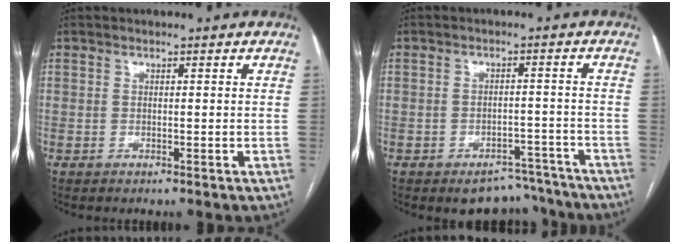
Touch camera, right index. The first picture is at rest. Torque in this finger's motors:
{"motor_torque": [0.54, -0.50, 0.20, 0.03]}